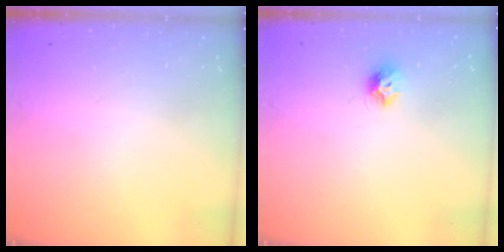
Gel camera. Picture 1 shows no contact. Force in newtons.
{"total": 7.1, "press": 7.1, "slide": 0.5}